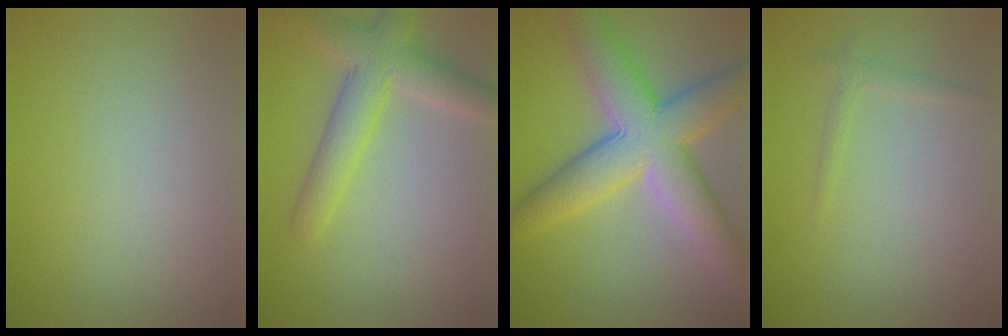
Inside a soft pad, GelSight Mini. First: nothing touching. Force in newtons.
{"total": 4.8, "press": 4.8, "slide": 0.3}
{"total": 9.2, "press": 9.2, "slide": 0.2}
{"total": 0.9, "press": 0.9, "slide": 0.1}